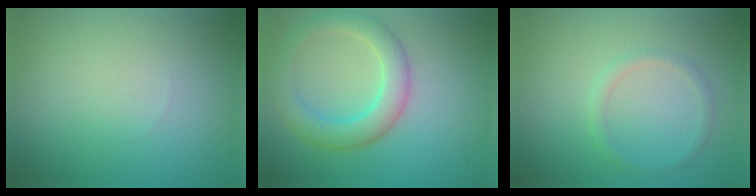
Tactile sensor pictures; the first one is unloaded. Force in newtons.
{"total": 4.4, "press": 4.4, "slide": 0.3}
{"total": 1.2, "press": 1.2, "slide": 0.0}